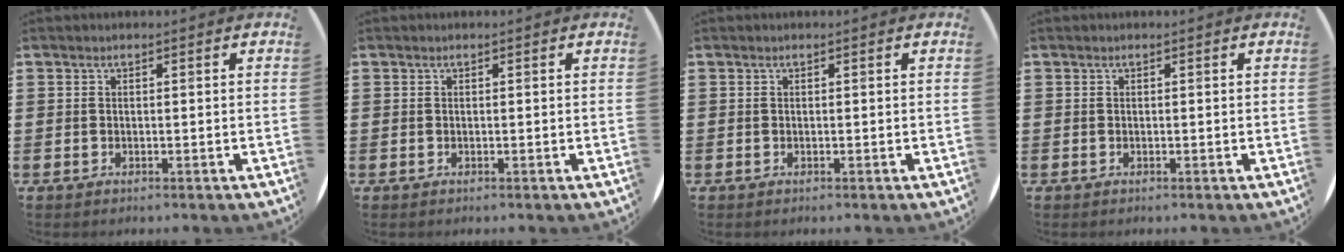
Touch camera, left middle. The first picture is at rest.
{"total": 0.0}
{"total": 0.0}
{"total": 0.0}